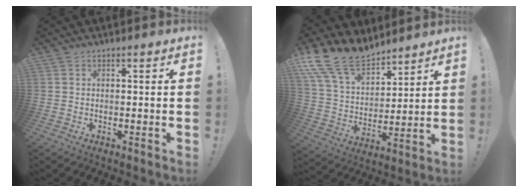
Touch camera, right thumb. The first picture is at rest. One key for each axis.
{"total": 16.8, "fx": 13.2, "fy": 8.0, "fz": 6.5, "tx": -0.139, "ty": -0.095, "tz": 0.251}